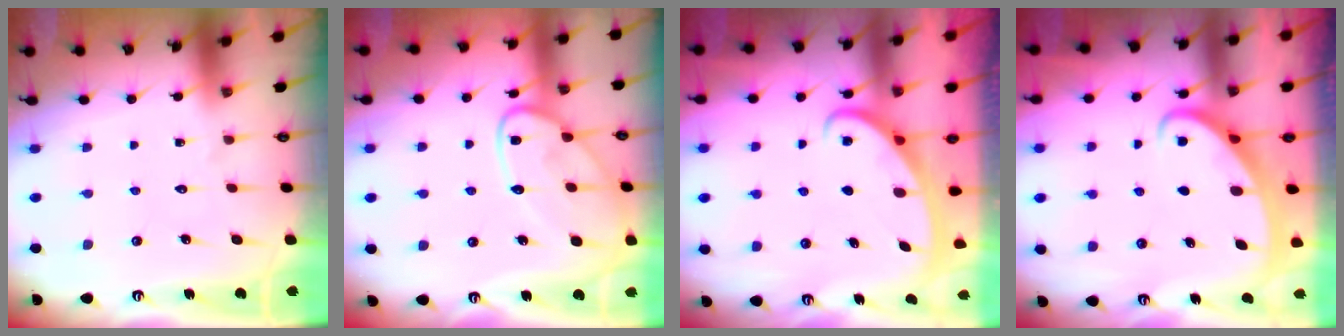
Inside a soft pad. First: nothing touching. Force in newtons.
{"total": 15.1, "press": 15.1, "slide": 1.2}
{"total": 2.7, "press": 2.7, "slide": 0.4}
{"total": 2.6, "press": 2.6, "slide": 0.3}